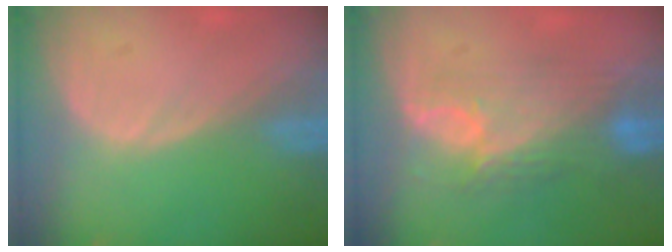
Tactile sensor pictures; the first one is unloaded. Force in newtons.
{"total": 8.1, "press": 7.8, "slide": 2.1}